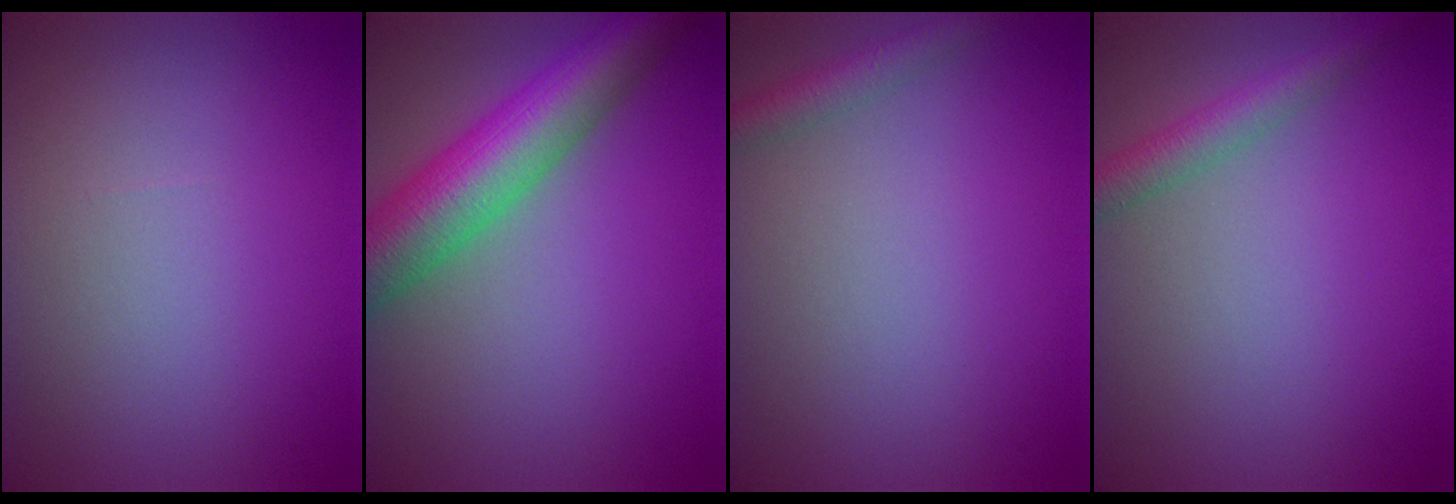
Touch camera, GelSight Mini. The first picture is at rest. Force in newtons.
{"total": 8.8, "press": 8.8, "slide": 0.3}
{"total": 2.3, "press": 2.3, "slide": 0.1}
{"total": 2.8, "press": 2.8, "slide": 0.1}